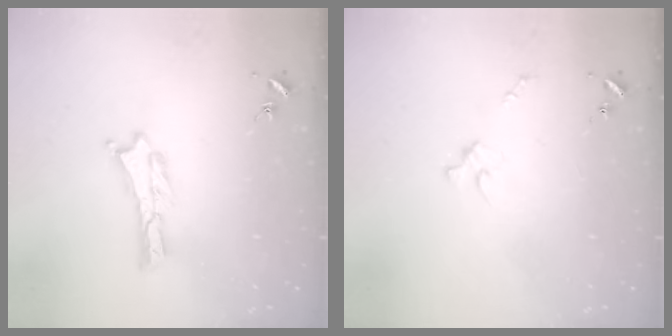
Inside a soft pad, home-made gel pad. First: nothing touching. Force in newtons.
{"total": 2.0, "press": 2.0, "slide": 0.2}